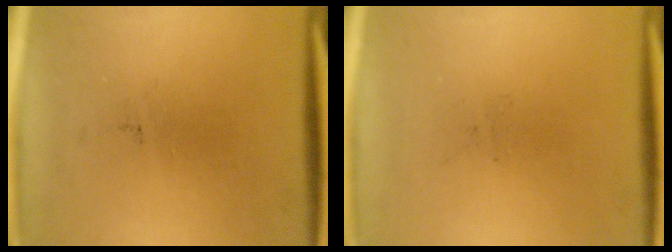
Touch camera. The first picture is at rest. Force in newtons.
{"total": 0.0}